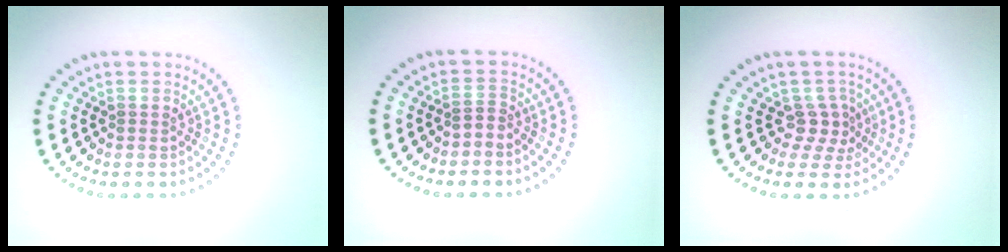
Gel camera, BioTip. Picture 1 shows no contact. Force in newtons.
{"total": 1.0, "press": 0.5, "slide": 0.9}
{"total": 2.2, "press": 1.5, "slide": 1.7}